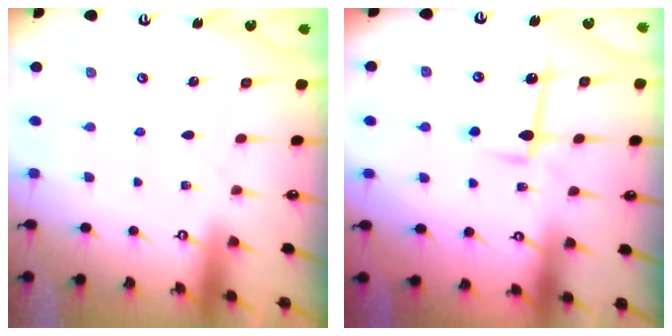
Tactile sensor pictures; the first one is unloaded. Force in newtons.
{"total": 8.7, "press": 8.7, "slide": 0.4}